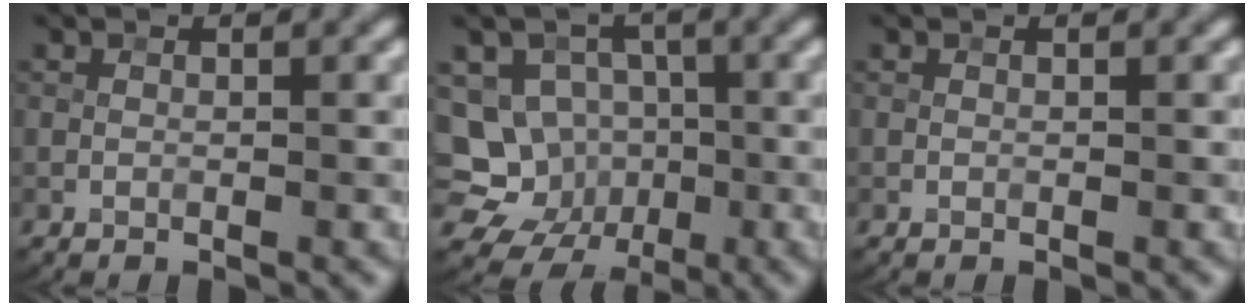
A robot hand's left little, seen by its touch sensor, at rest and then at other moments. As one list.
[{"total": 9.9, "force": [-2.2, 9.1, 3.3], "torque": [-0.058, 0.009, -0.053]}, {"total": 0.0}]